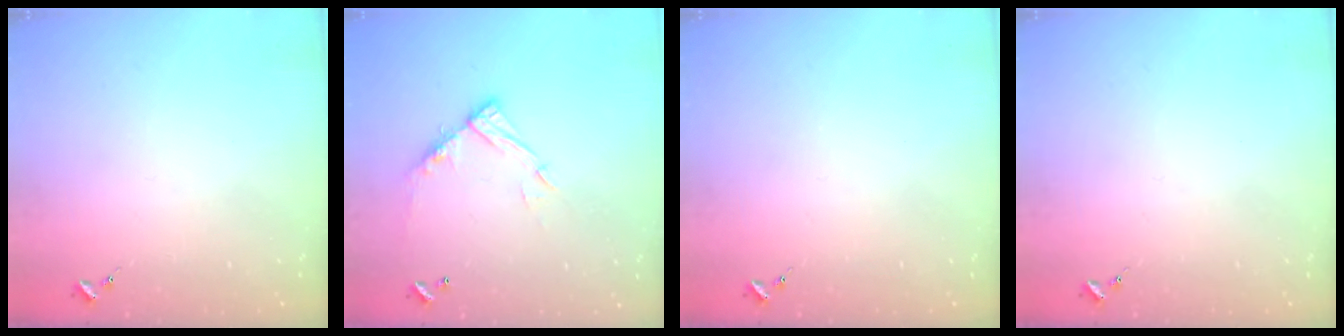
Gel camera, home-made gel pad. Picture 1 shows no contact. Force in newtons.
{"total": 12.8, "press": 12.8, "slide": 1.0}
{"total": 0.0}
{"total": 0.0}